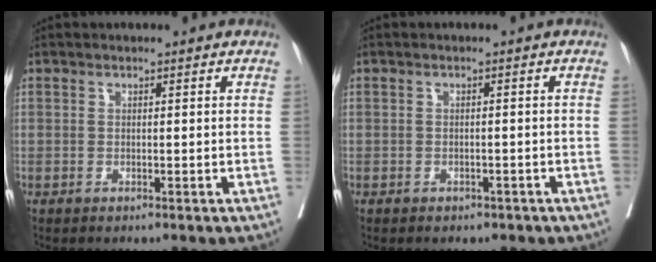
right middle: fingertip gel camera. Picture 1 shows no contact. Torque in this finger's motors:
{"motor_torque": [-0.15, -0.16, -0.01, -0.01]}